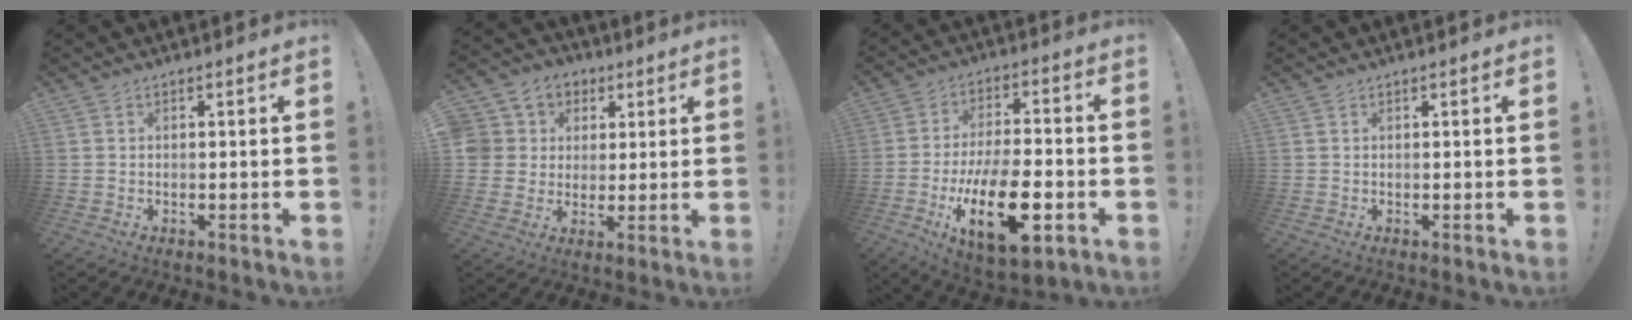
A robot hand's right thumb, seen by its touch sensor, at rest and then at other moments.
{"total": 8.6, "force": [1.7, 8.2, 2.0], "torque": [-0.039, -0.005, 0.040]}
{"total": 21.1, "force": [-7.3, 9.2, 17.6], "torque": [-0.302, 0.024, -0.110]}
{"total": 0.0}